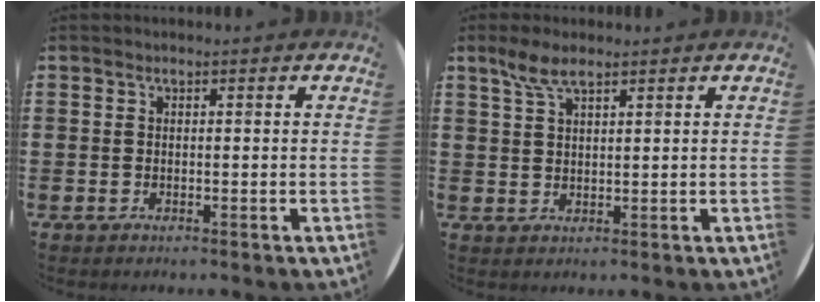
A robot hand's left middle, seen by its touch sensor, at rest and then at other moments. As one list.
[{"total": 3.9, "force": [2.7, 1.2, 2.6], "torque": [-0.057, 0.006, 0.049]}]